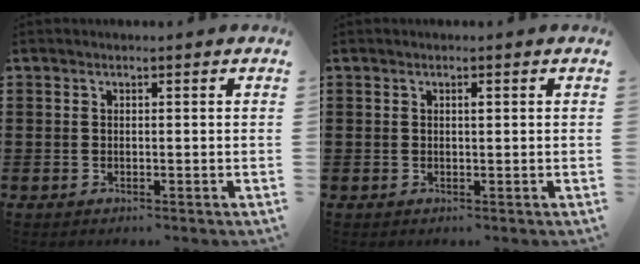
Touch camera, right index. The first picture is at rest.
{"total": 0.7, "force": [0.2, 0.2, 0.7], "torque": [-0.014, -0.001, 0.003]}